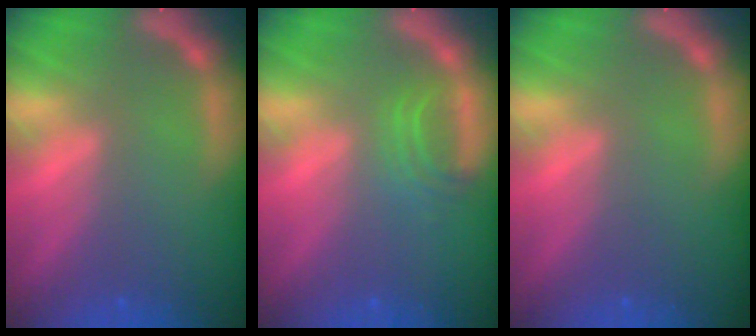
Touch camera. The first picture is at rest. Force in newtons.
{"total": 2.5}
{"total": 0.0}